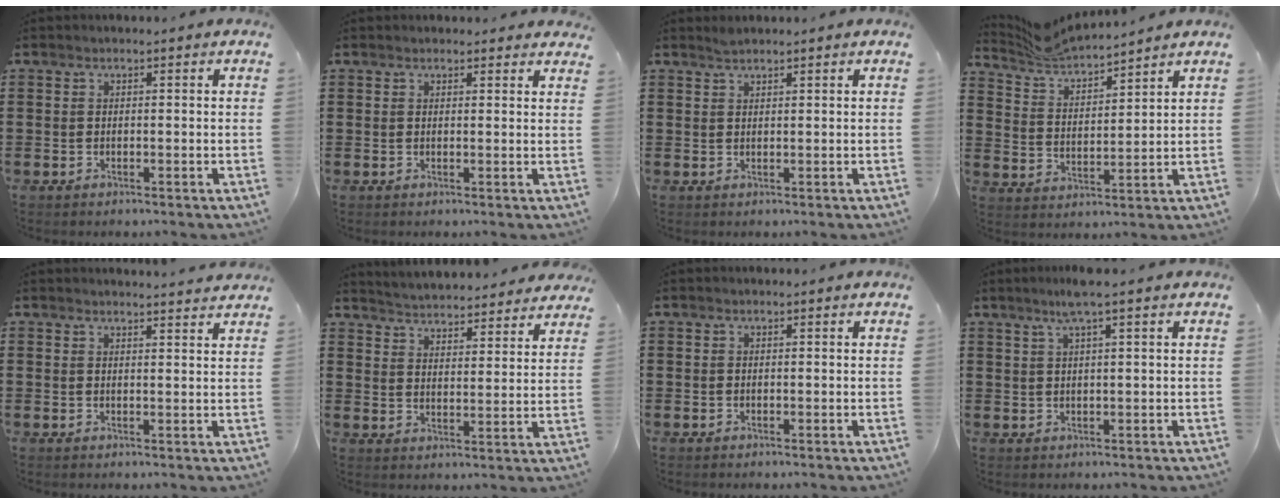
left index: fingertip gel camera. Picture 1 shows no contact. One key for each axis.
{"total": 1.3, "fx": 1.2, "fy": 0.5, "fz": 0.1, "tx": -0.005, "ty": 0.004, "tz": 0.024}
{"total": 1.0, "fx": 1.0, "fy": 0.1, "fz": 0.1, "tx": -0.005, "ty": -0.002, "tz": 0.020}
{"total": 5.7, "fx": 5.5, "fy": 0.4, "fz": 1.1, "tx": -0.047, "ty": -0.027, "tz": 0.097}
{"total": 2.2, "fx": 2.2, "fy": -0.3, "fz": 0.2, "tx": -0.010, "ty": -0.007, "tz": 0.043}
{"total": 4.2, "fx": 4.2, "fy": -0.1, "fz": 0.0, "tx": -0.023, "ty": -0.032, "tz": 0.071}
{"total": 0.0}
{"total": 3.3, "fx": 2.1, "fy": -0.3, "fz": 2.5, "tx": -0.053, "ty": 0.003, "tz": 0.037}